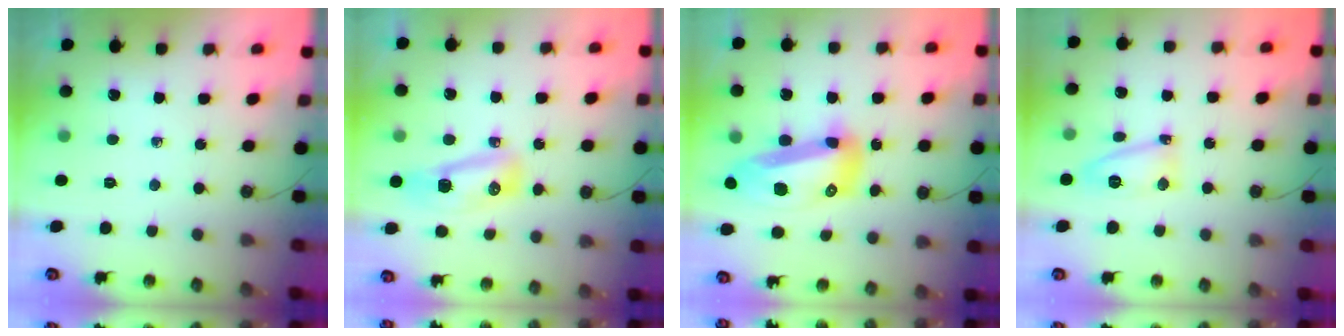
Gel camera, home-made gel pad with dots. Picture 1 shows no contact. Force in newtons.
{"total": 16.9, "press": 12.4, "slide": 11.5}
{"total": 17.9, "press": 17.8, "slide": 2.1}
{"total": 8.5, "press": 8.4, "slide": 0.9}